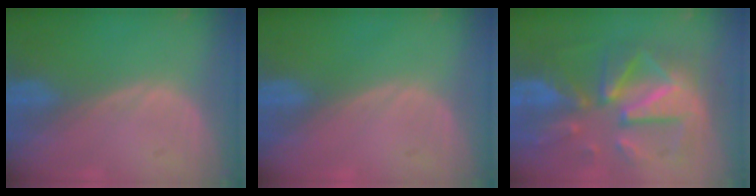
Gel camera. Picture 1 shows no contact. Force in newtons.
{"total": 0.0}
{"total": 12.4, "press": 12.3, "slide": 1.2}